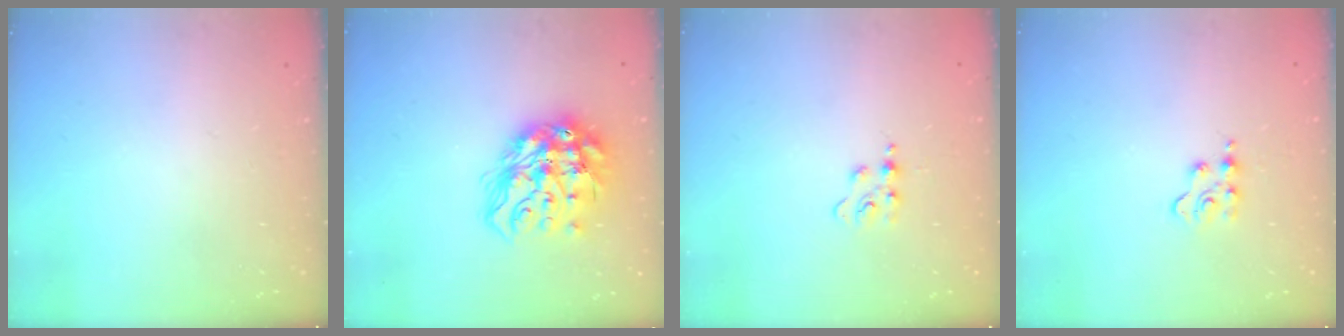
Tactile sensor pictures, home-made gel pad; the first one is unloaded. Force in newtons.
{"total": 16.8, "press": 16.7, "slide": 1.9}
{"total": 3.9, "press": 3.9, "slide": 0.5}
{"total": 3.7, "press": 3.6, "slide": 0.5}